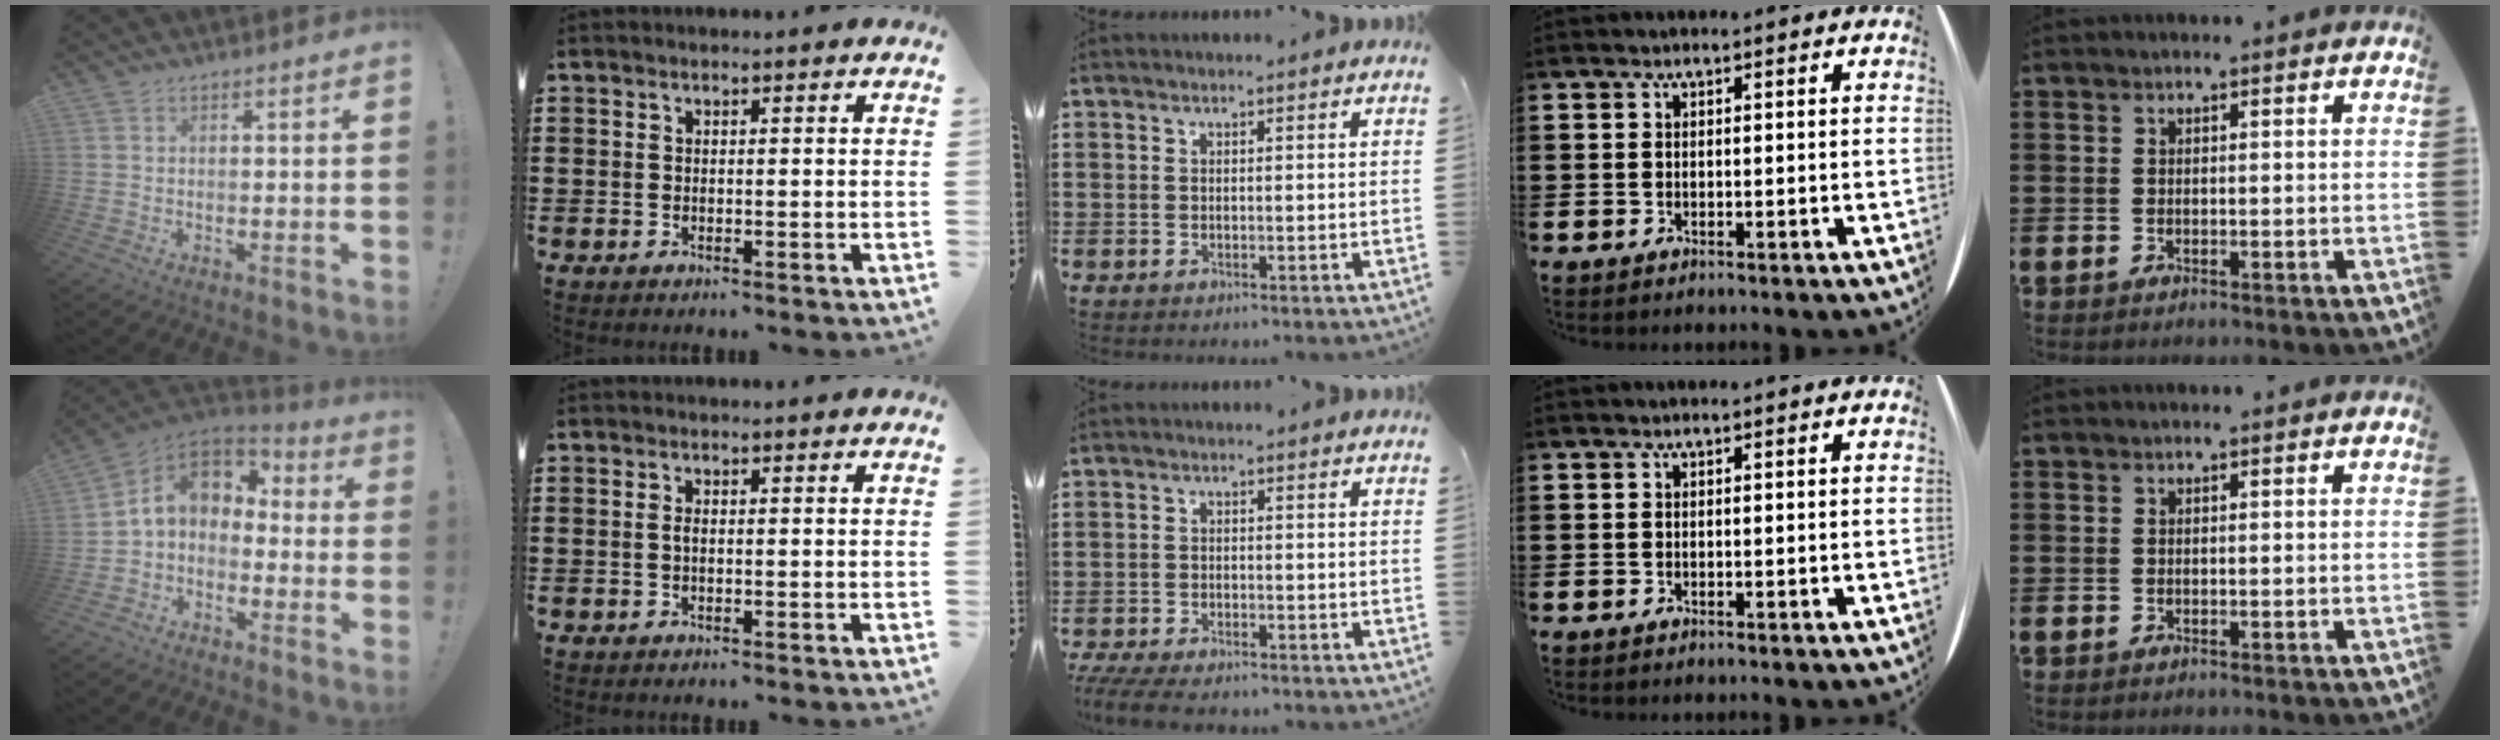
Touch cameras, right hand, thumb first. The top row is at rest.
{"thumb": {"total": 8.3, "force": [1.0, 6.1, 5.5], "torque": [-0.085, 0.006, 0.023]}, "index": {"total": 0.9, "force": [-0.2, 0.3, 0.9], "torque": [-0.025, -0.004, -0.005]}, "middle": {"total": 3.3, "force": [-3.1, 0.3, 1.1], "torque": [-0.032, -0.006, -0.066]}}